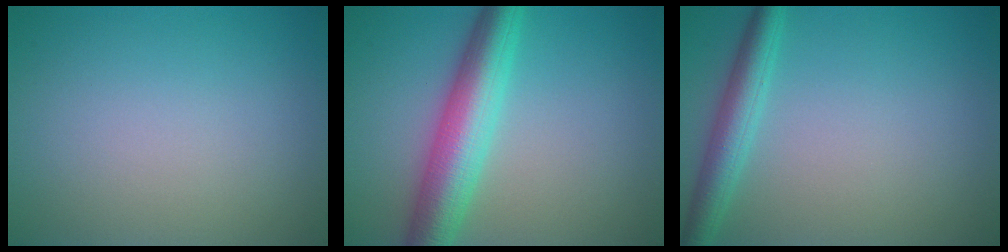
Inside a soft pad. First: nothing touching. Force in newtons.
{"total": 6.7, "press": 6.7, "slide": 0.3}
{"total": 3.3, "press": 3.3, "slide": 0.1}